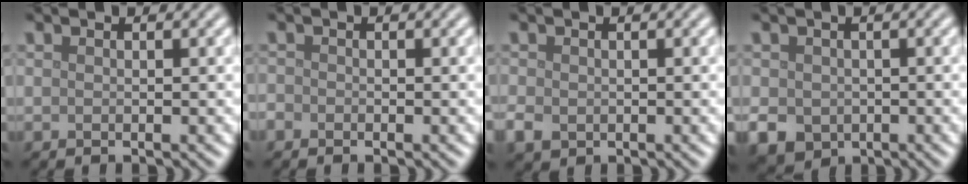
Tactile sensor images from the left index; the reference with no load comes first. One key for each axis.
{"total": 0.7, "fx": -0.5, "fy": 0.5, "fz": 0.1, "tx": 0.002, "ty": -0.002, "tz": -0.012}
{"total": 1.8, "fx": -0.5, "fy": 1.5, "fz": 0.9, "tx": -0.018, "ty": -0.006, "tz": -0.012}
{"total": 4.0, "fx": -1.1, "fy": 3.4, "fz": 1.8, "tx": -0.042, "ty": -0.015, "tz": -0.022}